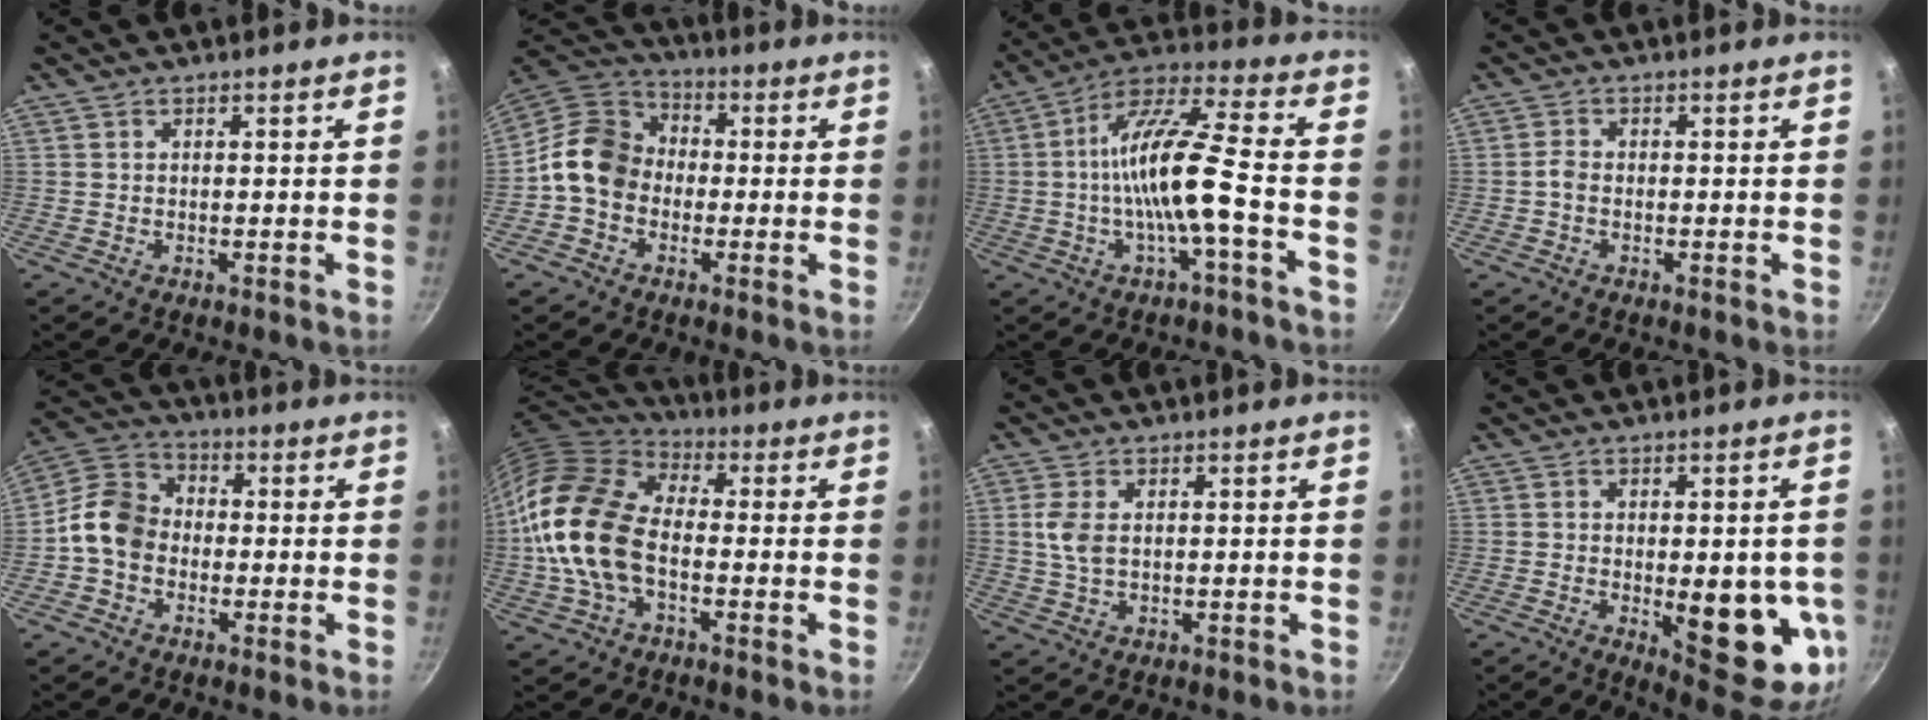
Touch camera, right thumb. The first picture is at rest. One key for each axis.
{"total": 11.0, "fx": -1.6, "fy": 9.1, "fz": 6.0, "tx": -0.074, "ty": 0.034, "tz": -0.056}
{"total": 14.0, "fx": -2.8, "fy": 2.4, "fz": 13.5, "tx": -0.250, "ty": 0.035, "tz": -0.059}
{"total": 1.6, "fx": -0.7, "fy": 1.0, "fz": 1.1, "tx": -0.026, "ty": 0.011, "tz": -0.018}
{"total": 9.6, "fx": -1.8, "fy": 7.7, "fz": 5.4, "tx": -0.072, "ty": 0.031, "tz": -0.058}
{"total": 18.1, "fx": -2.3, "fy": 11.4, "fz": 13.9, "tx": -0.252, "ty": 0.030, "tz": -0.060}
{"total": 4.4, "fx": 0.7, "fy": 2.5, "fz": 3.6, "tx": -0.079, "ty": 0.002, "tz": 0.014}
{"total": 16.2, "fx": -2.4, "fy": 6.5, "fz": 14.7, "tx": -0.143, "ty": -0.020, "tz": -0.023}